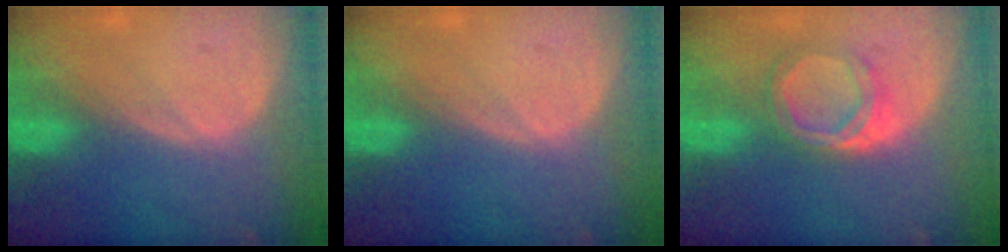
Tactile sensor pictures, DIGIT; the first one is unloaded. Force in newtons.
{"total": 0.0}
{"total": 5.4, "press": 5.0, "slide": 2.2}